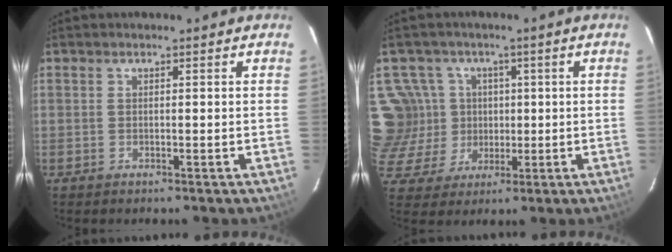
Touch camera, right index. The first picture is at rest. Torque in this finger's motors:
{"motor_torque": [-0.04, 0.11, -0.10, -0.14]}